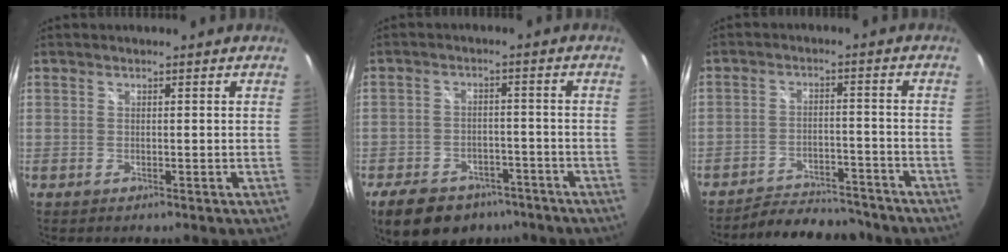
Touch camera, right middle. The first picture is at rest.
{"total": 13.5, "force": [-9.5, 7.6, 5.9], "torque": [-0.141, 0.007, -0.131]}
{"total": 12.6, "force": [-11.6, 3.2, 3.8], "torque": [-0.092, 0.004, -0.162]}